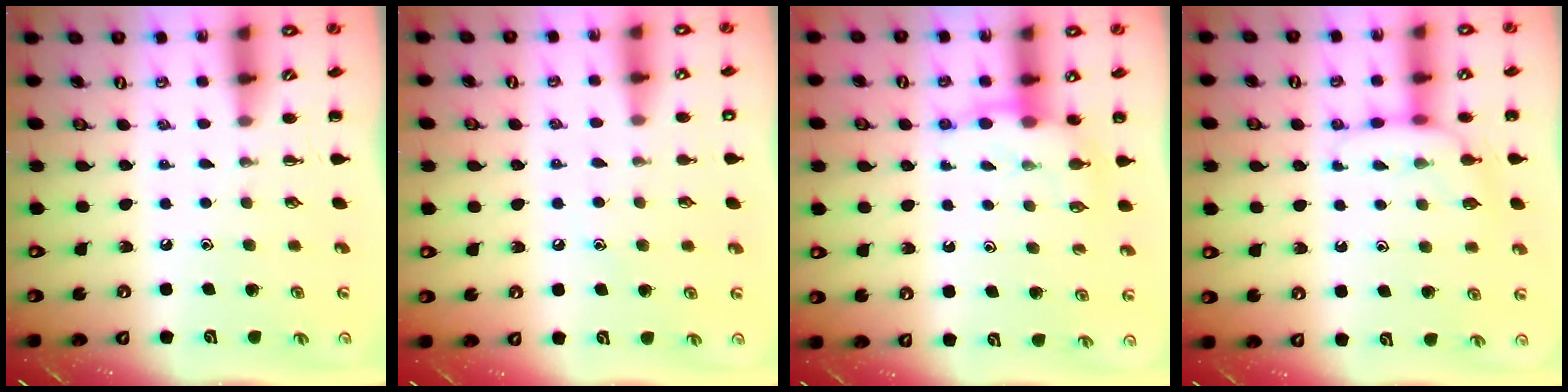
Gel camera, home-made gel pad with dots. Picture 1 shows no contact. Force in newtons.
{"total": 6.6, "press": 6.4, "slide": 1.6}
{"total": 8.3, "press": 8.2, "slide": 1.6}
{"total": 8.1, "press": 7.9, "slide": 1.5}